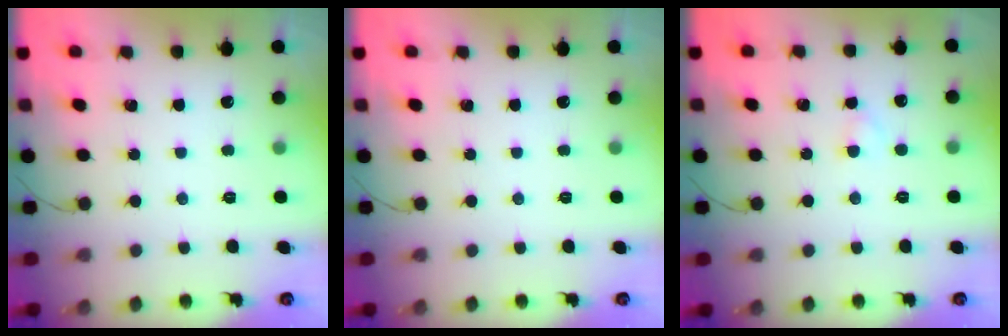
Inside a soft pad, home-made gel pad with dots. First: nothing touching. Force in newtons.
{"total": 0.0}
{"total": 1.9, "press": 1.7, "slide": 0.9}